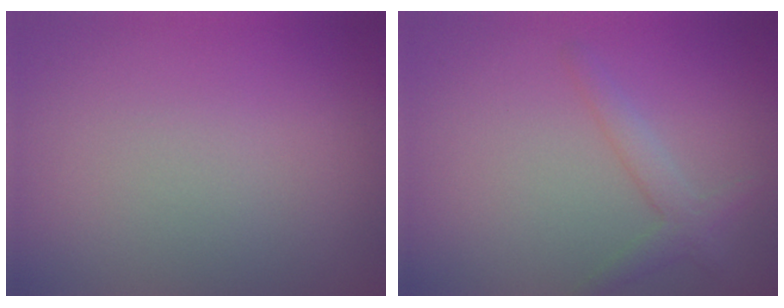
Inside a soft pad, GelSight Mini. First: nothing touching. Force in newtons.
{"total": 2.0, "press": 2.0, "slide": 0.1}